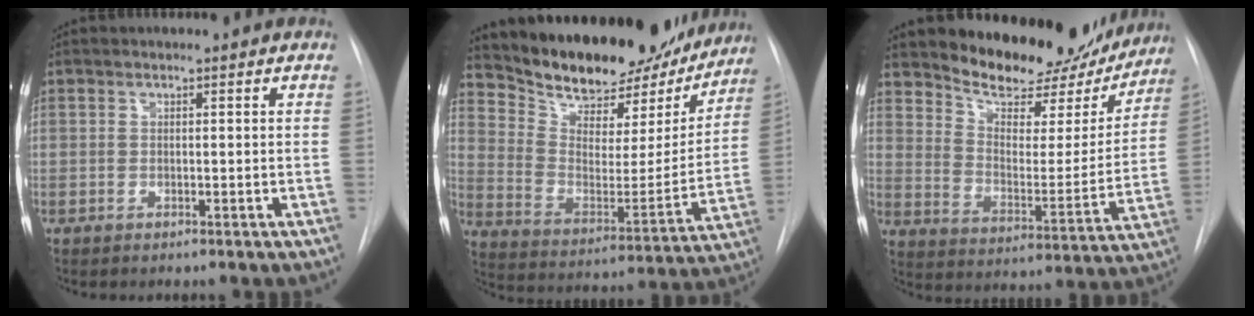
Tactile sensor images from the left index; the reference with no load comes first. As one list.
[{"total": 23.7, "force": [20.8, 8.2, 7.9], "torque": [-0.137, -0.026, 0.301]}, {"total": 18.7, "force": [16.8, 6.1, 5.5], "torque": [-0.065, -0.033, 0.231]}]